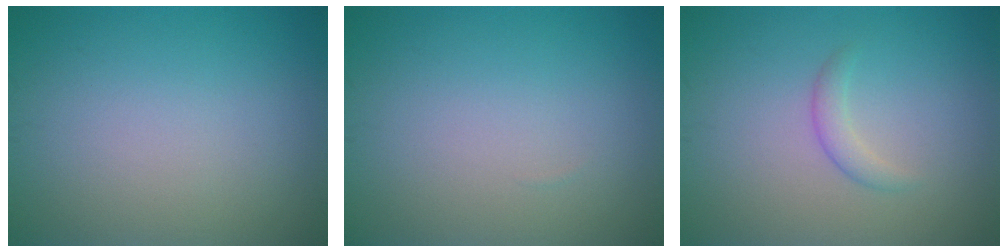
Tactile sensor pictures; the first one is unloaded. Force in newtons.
{"total": 0.0}
{"total": 1.4, "press": 1.4, "slide": 0.0}